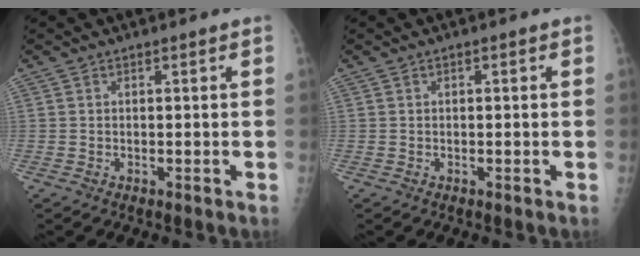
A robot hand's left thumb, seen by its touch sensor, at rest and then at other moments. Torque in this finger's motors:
{"motor_torque": [0.34, -0.18, -0.37, -0.17, 0.01]}